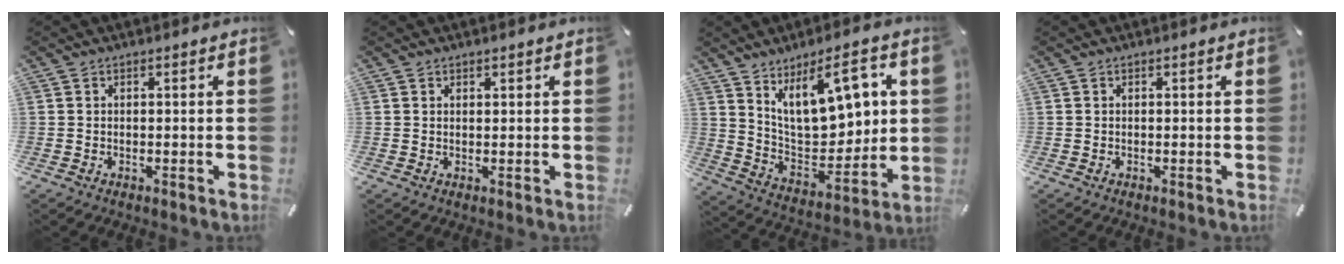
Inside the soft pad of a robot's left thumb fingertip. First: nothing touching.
{"total": 0.9, "force": [0.6, 0.7, 0.1], "torque": [0.006, -0.001, 0.010]}
{"total": 15.8, "force": [8.5, 8.3, 10.4], "torque": [-0.156, -0.048, 0.150]}
{"total": 0.0}